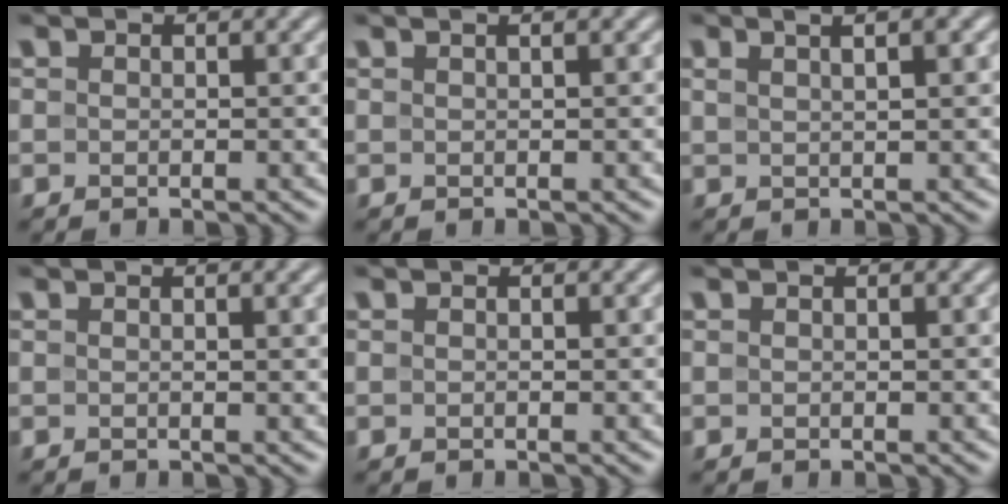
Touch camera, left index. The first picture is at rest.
{"total": 1.9, "force": [1.0, 0.7, 1.5], "torque": [-0.008, 0.000, -0.001]}
{"total": 4.3, "force": [2.2, 1.8, 3.3], "torque": [-0.013, 0.019, 0.003]}
{"total": 2.3, "force": [0.6, 0.7, 2.1], "torque": [-0.021, 0.006, 0.003]}
{"total": 0.0}
{"total": 0.0}